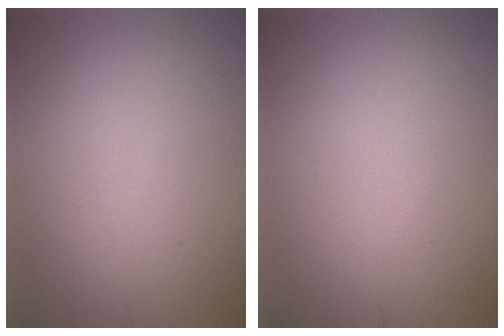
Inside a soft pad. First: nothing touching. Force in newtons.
{"total": 0.0}